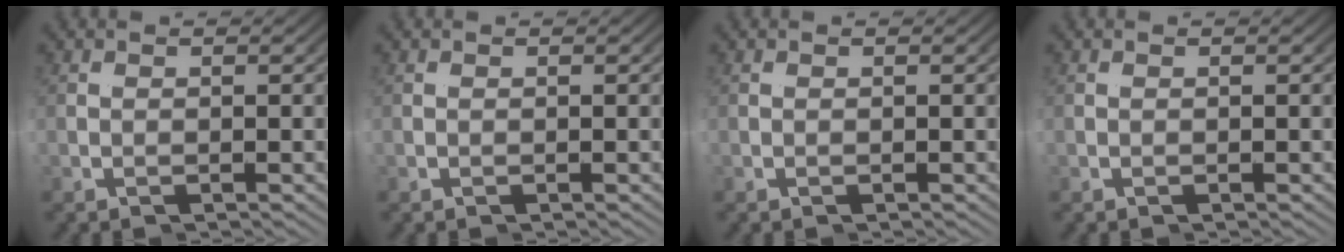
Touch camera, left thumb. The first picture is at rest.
{"total": 0.0}
{"total": 0.0}
{"total": 0.0}